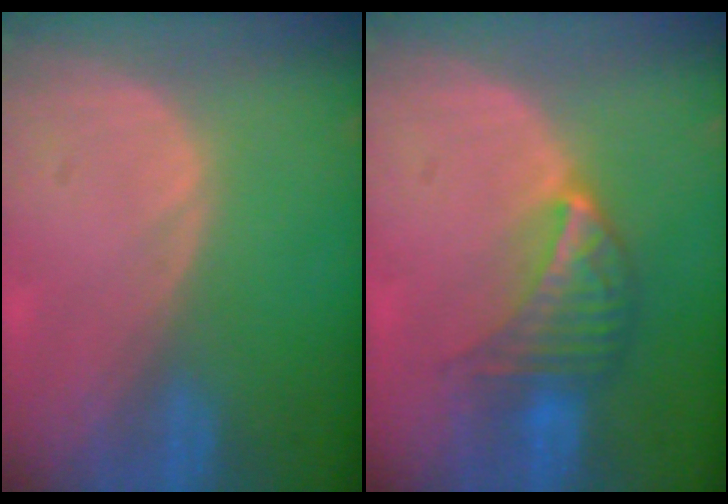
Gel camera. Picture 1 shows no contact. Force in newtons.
{"total": 7.1, "press": 6.4, "slide": 3.1}